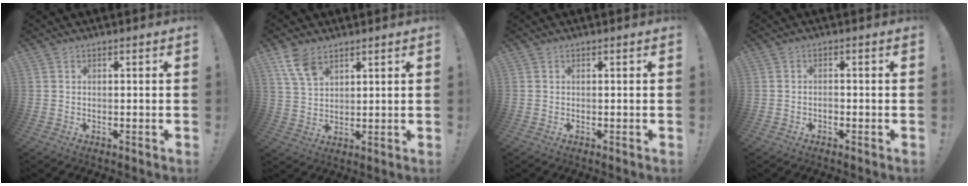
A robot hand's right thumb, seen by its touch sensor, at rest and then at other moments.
{"total": 8.2, "force": [5.1, 4.5, 4.6], "torque": [-0.088, -0.017, 0.101]}
{"total": 0.0}
{"total": 1.2, "force": [-0.7, 0.7, 0.7], "torque": [-0.011, 0.001, -0.013]}